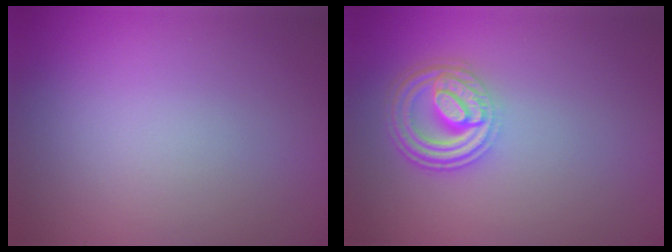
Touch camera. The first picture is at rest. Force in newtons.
{"total": 4.5, "press": 3.5, "slide": 2.8}